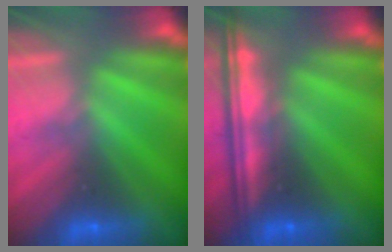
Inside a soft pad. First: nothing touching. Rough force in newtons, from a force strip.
{"total": 7.8}